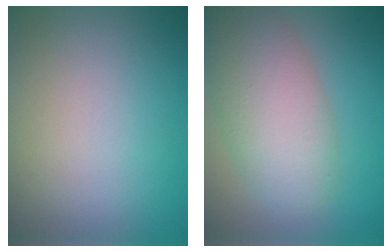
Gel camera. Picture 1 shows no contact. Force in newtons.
{"total": 6.6, "press": 6.6, "slide": 0.4}